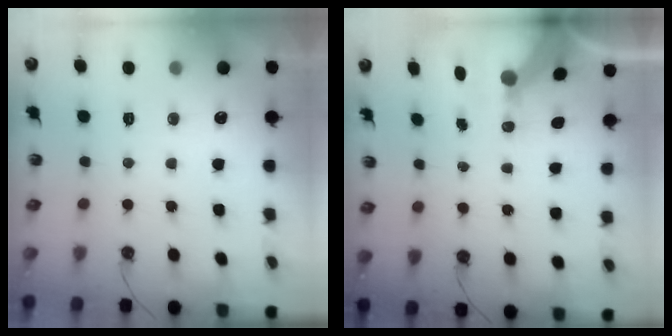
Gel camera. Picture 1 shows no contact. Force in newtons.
{"total": 8.4, "press": 8.3, "slide": 1.0}